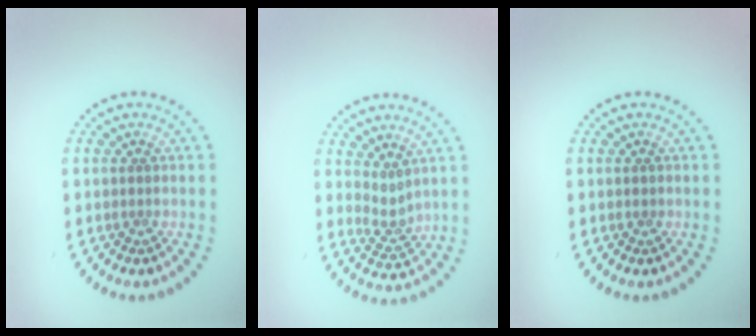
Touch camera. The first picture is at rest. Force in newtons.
{"total": 1.8, "press": 1.3, "slide": 1.3}
{"total": 0.6, "press": 0.6, "slide": 0.1}